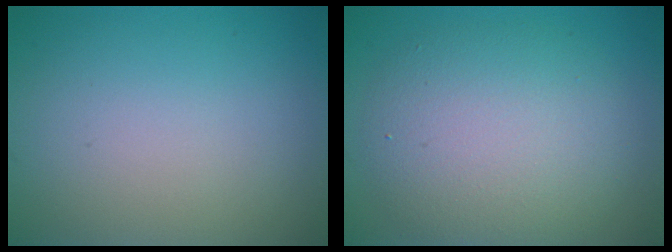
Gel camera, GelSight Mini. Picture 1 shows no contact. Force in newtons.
{"total": 6.7, "press": 6.7, "slide": 0.3}